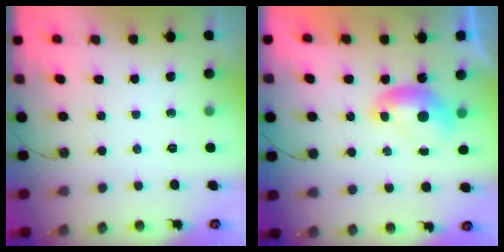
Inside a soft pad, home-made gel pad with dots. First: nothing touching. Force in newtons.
{"total": 0.0}